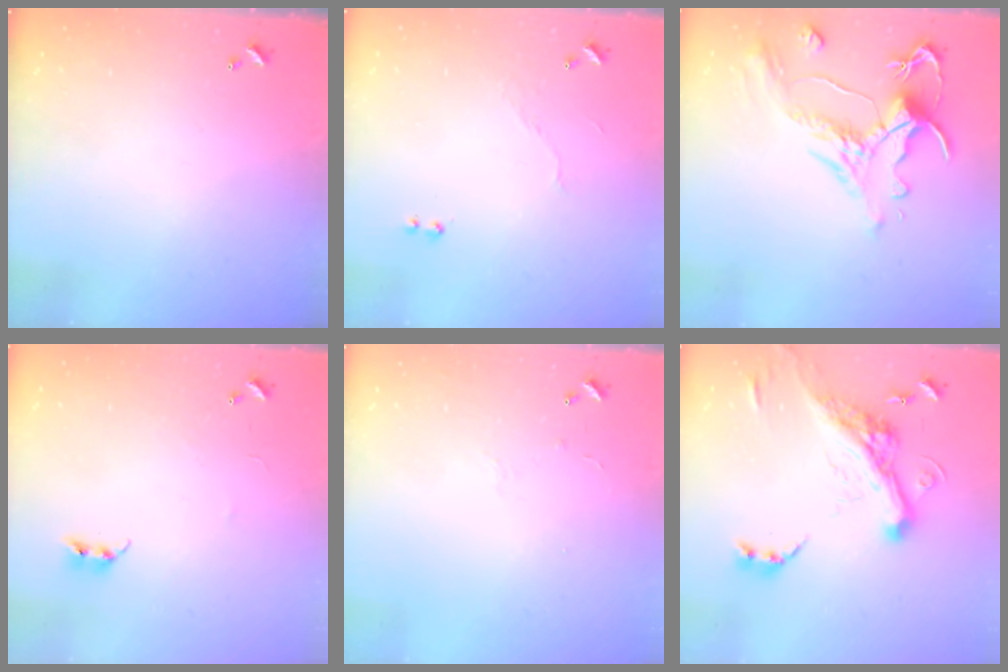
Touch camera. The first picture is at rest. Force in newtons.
{"total": 4.6, "press": 4.6, "slide": 0.3}
{"total": 1.6, "press": 0.4, "slide": 1.6}
{"total": 6.5, "press": 6.5, "slide": 0.4}
{"total": 0.9, "press": 0.7, "slide": 0.5}
{"total": 10.6, "press": 10.4, "slide": 2.2}